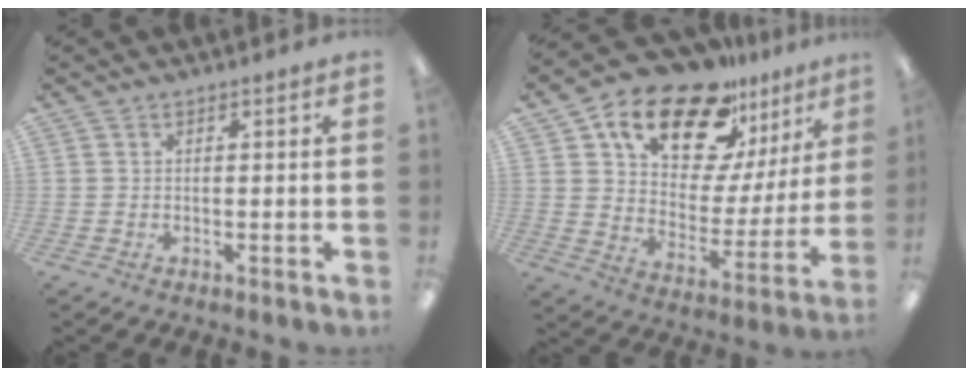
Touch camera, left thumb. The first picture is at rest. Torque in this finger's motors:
{"motor_torque": [0.60, 0.76, 1.34, -1.43, 0.30]}